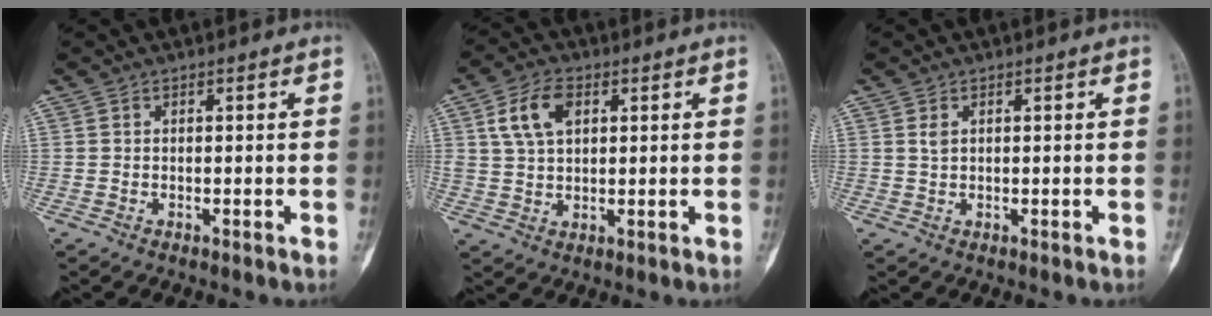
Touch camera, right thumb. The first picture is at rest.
{"total": 8.2, "force": [3.1, 4.9, 5.8], "torque": [-0.104, -0.001, 0.059]}
{"total": 1.2, "force": [0.5, 0.7, 0.8], "torque": [-0.012, 0.001, 0.012]}